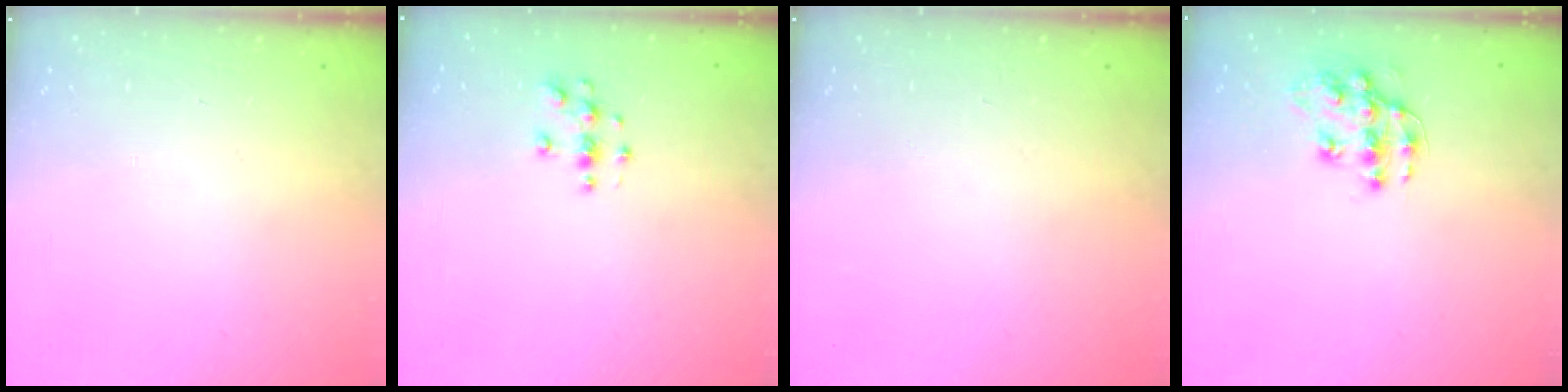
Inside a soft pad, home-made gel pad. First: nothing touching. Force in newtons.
{"total": 3.8, "press": 3.8, "slide": 0.4}
{"total": 0.0}
{"total": 12.2, "press": 12.2, "slide": 0.9}